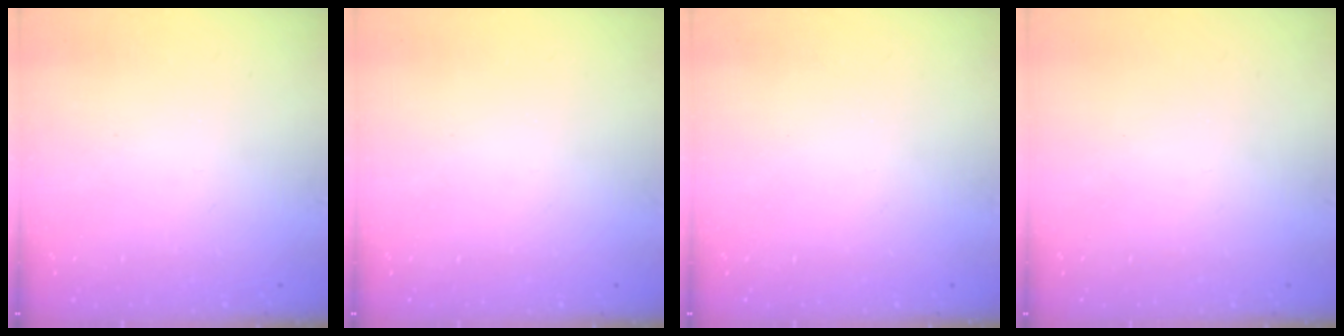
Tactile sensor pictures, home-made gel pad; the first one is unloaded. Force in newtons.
{"total": 0.0}
{"total": 0.0}
{"total": 0.7, "press": 0.7, "slide": 0.1}